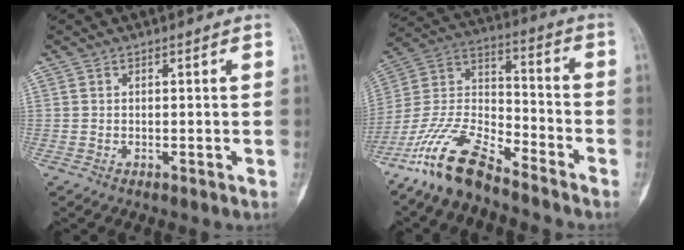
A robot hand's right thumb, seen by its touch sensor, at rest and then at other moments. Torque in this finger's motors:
{"motor_torque": [0.21, 0.17, 1.52, -1.25, 0.08]}